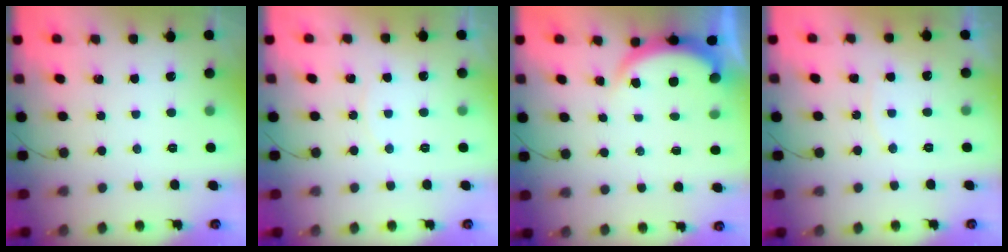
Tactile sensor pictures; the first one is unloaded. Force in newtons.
{"total": 2.2, "press": 2.1, "slide": 0.4}
{"total": 3.4, "press": 3.3, "slide": 0.6}
{"total": 4.6, "press": 4.6, "slide": 0.3}